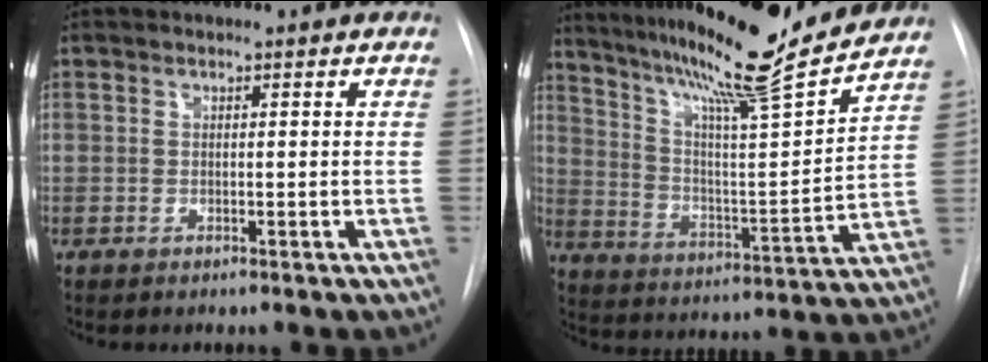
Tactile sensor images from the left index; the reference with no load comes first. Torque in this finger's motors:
{"motor_torque": [1.05, -1.09, 0.42, 0.17]}